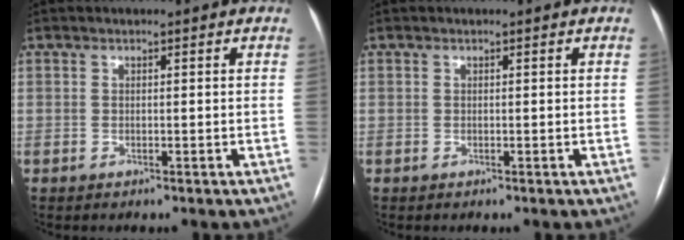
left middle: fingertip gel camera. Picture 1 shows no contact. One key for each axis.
{"total": 0.0}